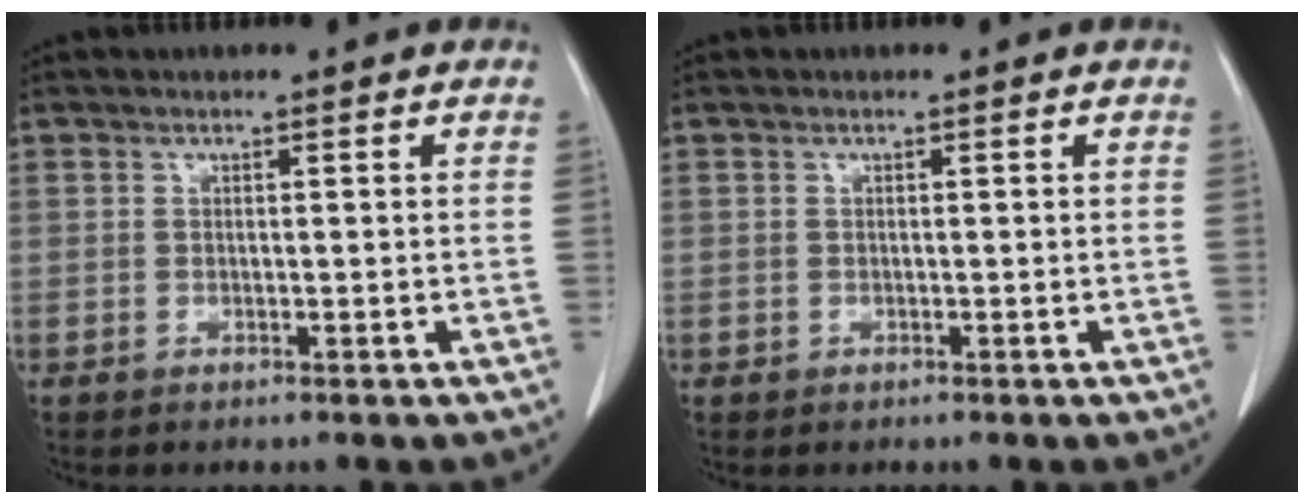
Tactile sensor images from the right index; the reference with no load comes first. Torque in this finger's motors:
{"motor_torque": [-0.12, 0.05, -0.12, -0.07]}